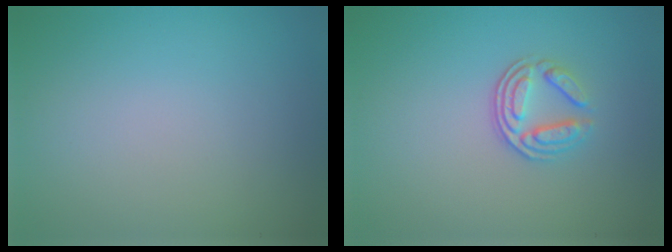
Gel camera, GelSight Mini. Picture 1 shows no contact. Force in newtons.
{"total": 3.4, "press": 2.5, "slide": 2.3}